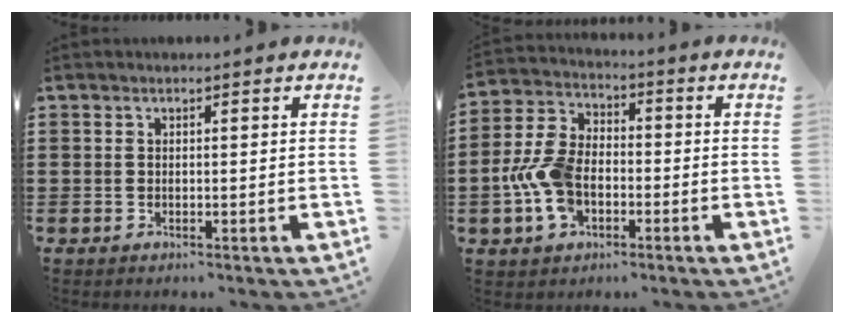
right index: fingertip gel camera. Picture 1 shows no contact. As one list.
[{"total": 9.1, "force": [-2.3, 6.0, 6.4], "torque": [-0.167, 0.004, -0.051]}]